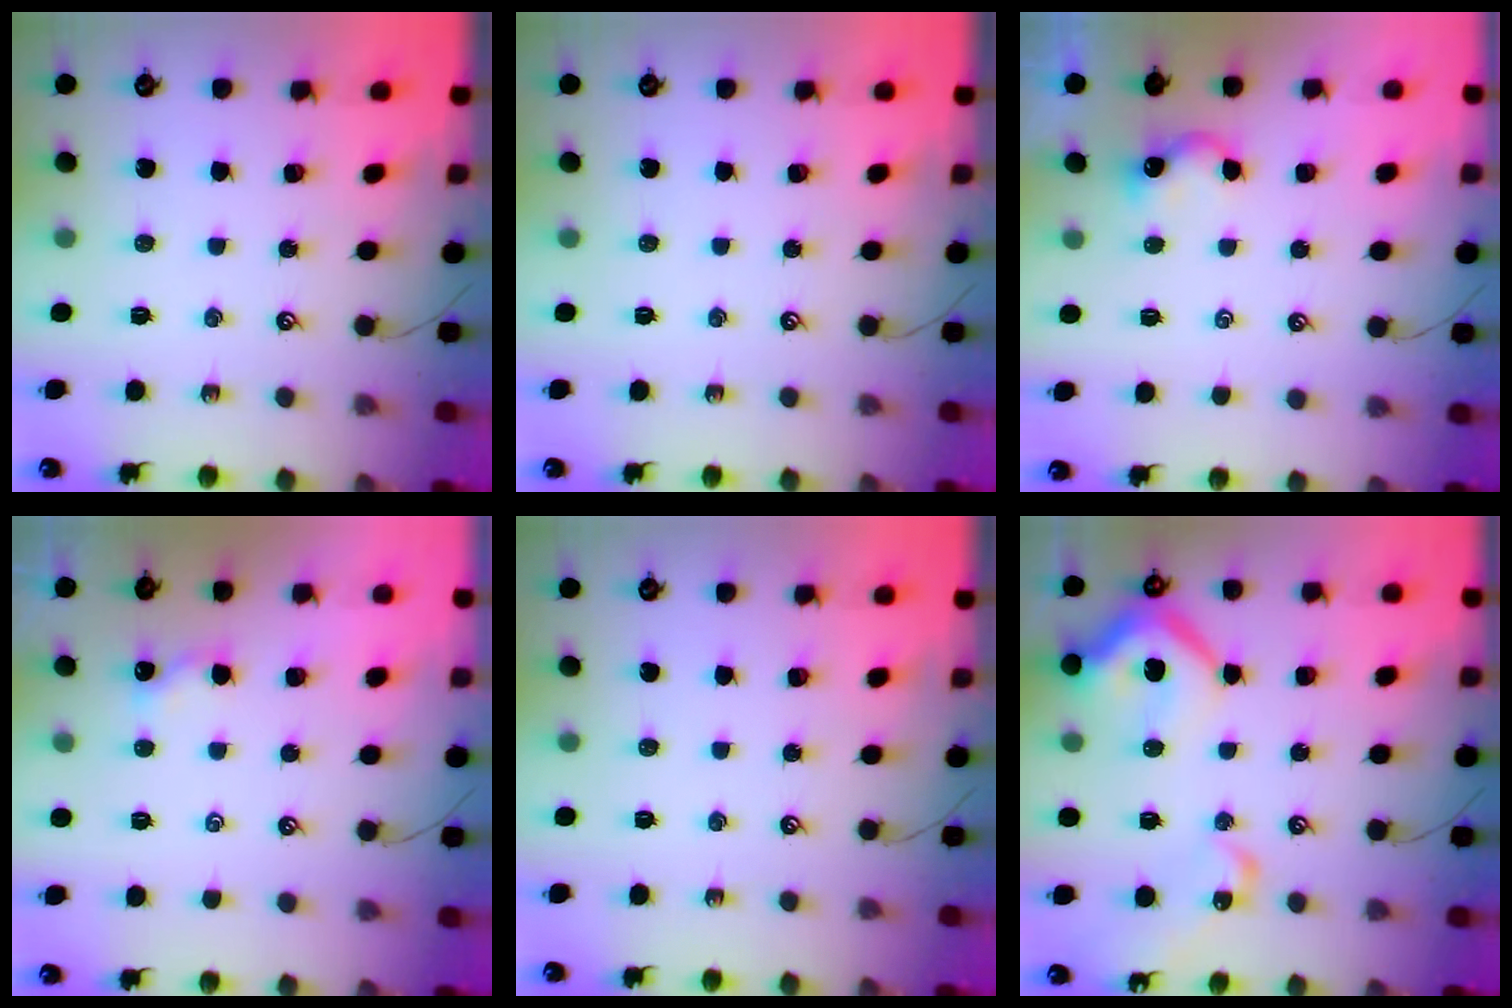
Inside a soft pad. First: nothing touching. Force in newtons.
{"total": 0.0}
{"total": 2.5, "press": 2.5, "slide": 0.2}
{"total": 2.1, "press": 2.1, "slide": 0.2}
{"total": 0.0}
{"total": 16.0, "press": 16.0, "slide": 1.6}